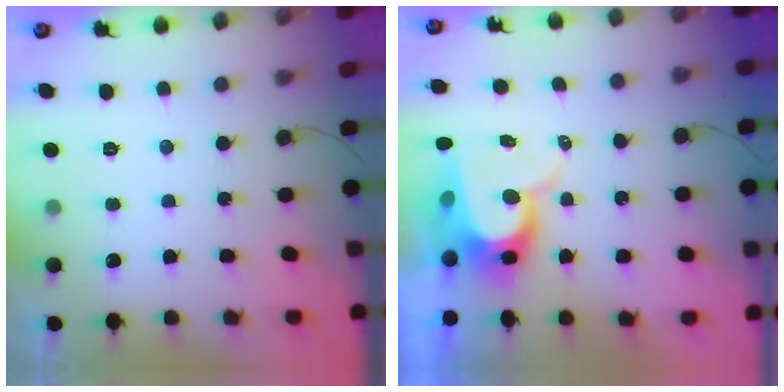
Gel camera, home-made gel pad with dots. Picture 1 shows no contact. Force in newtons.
{"total": 9.8, "press": 9.8, "slide": 0.7}